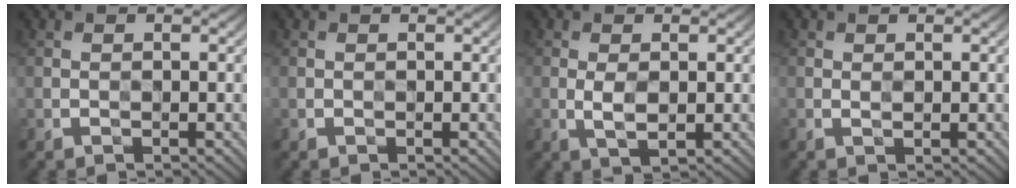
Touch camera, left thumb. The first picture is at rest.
{"total": 0.0}
{"total": 2.9, "force": [-0.1, 1.0, 2.7], "torque": [-0.061, 0.001, -0.002]}
{"total": 0.6, "force": [0.3, 0.1, 0.6], "torque": [-0.006, 0.003, 0.007]}